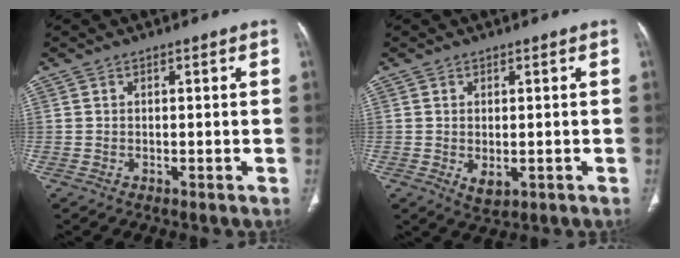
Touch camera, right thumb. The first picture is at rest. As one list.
[{"total": 3.1, "force": [-0.8, 1.6, 2.5], "torque": [-0.039, -0.006, -0.001]}]